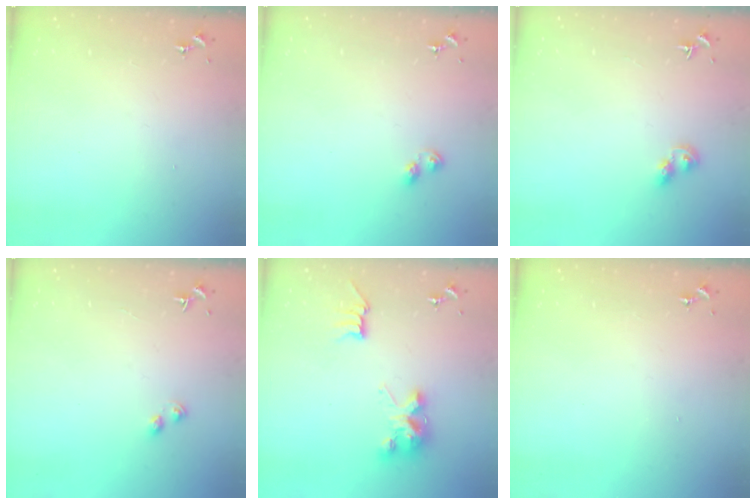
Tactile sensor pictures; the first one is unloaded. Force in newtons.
{"total": 3.3, "press": 3.3, "slide": 0.4}
{"total": 6.2, "press": 6.2, "slide": 0.4}
{"total": 2.8, "press": 2.7, "slide": 0.4}
{"total": 8.3, "press": 8.3, "slide": 0.3}
{"total": 0.0}